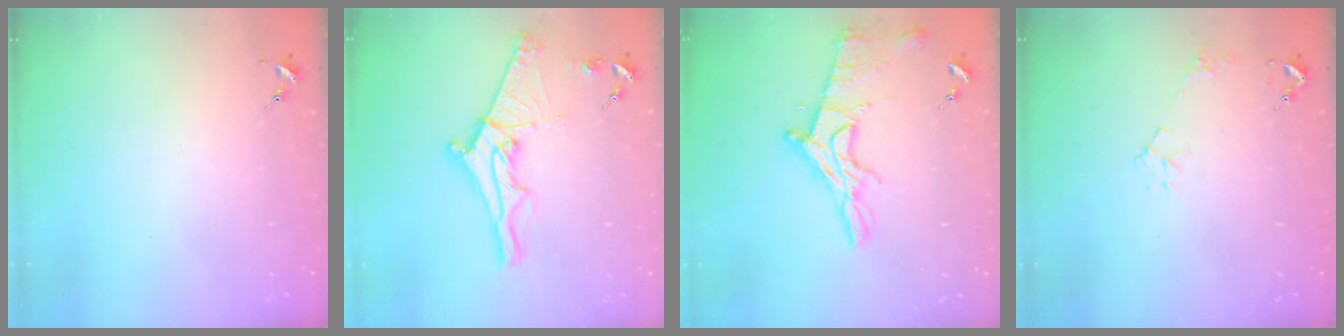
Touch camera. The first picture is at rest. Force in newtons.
{"total": 14.1, "press": 14.1, "slide": 1.1}
{"total": 14.1, "press": 14.1, "slide": 1.3}
{"total": 5.3, "press": 5.3, "slide": 0.7}